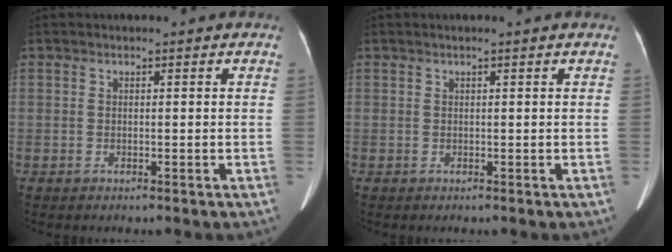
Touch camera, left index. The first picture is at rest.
{"total": 0.8, "force": [0.6, -0.2, 0.5], "torque": [-0.014, 0.007, 0.015]}